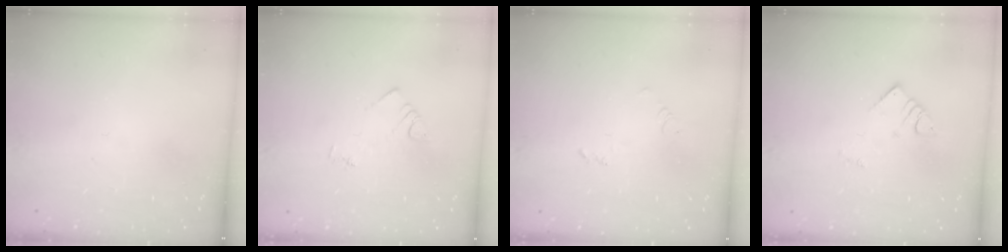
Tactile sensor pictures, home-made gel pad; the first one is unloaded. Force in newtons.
{"total": 2.9, "press": 2.9, "slide": 0.3}
{"total": 3.3, "press": 3.3, "slide": 0.3}
{"total": 1.9, "press": 1.9, "slide": 0.2}